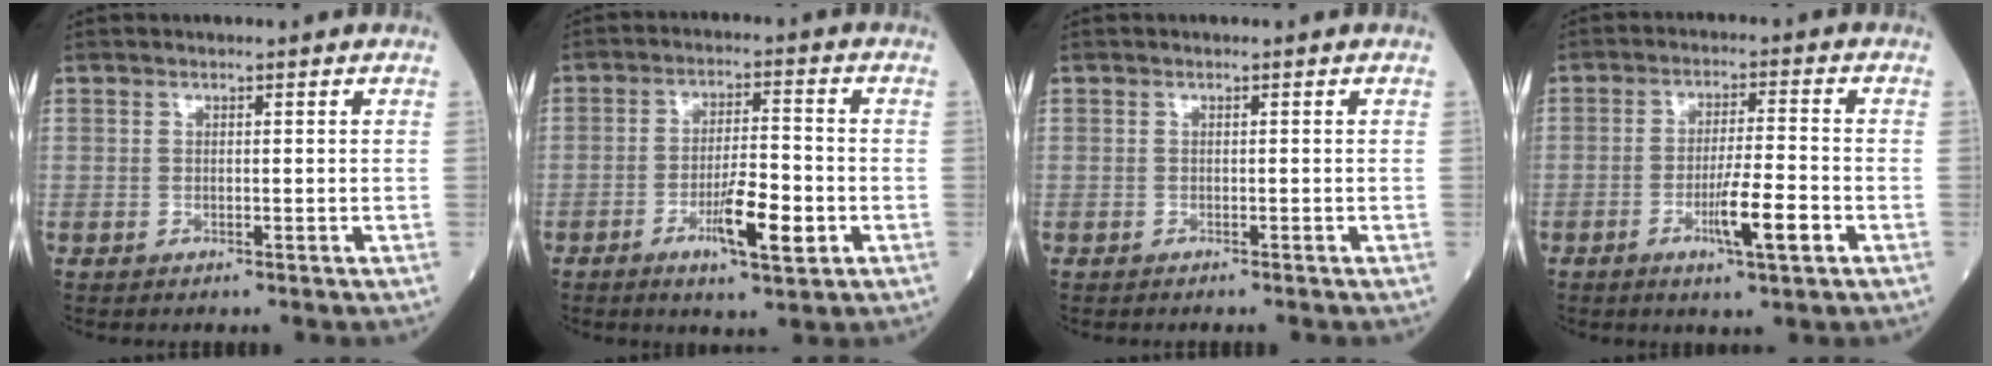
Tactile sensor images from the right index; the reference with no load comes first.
{"total": 7.7, "force": [-2.9, 1.3, 7.0], "torque": [-0.126, -0.004, -0.044]}
{"total": 1.0, "force": [-0.9, -0.1, 0.5], "torque": [-0.005, 0.002, -0.009]}
{"total": 6.9, "force": [-2.8, 0.3, 6.3], "torque": [-0.111, -0.008, -0.046]}